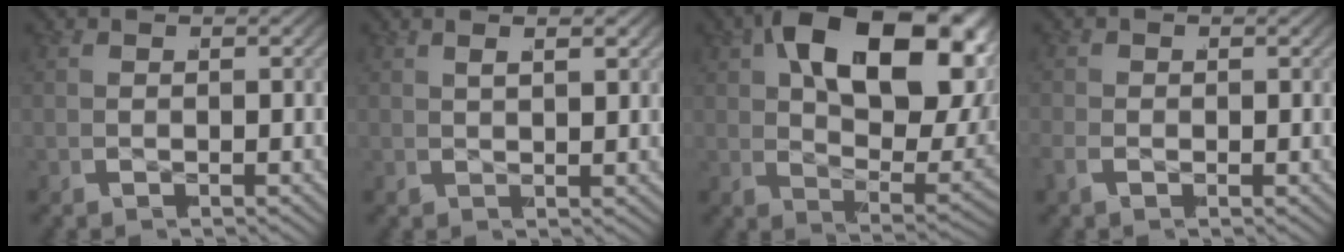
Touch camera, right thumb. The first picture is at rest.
{"total": 1.7, "force": [1.0, -1.3, 0.2], "torque": [0.006, 0.018, 0.017]}
{"total": 14.7, "force": [4.3, 7.4, 12.0], "torque": [-0.188, -0.002, 0.066]}
{"total": 0.0}